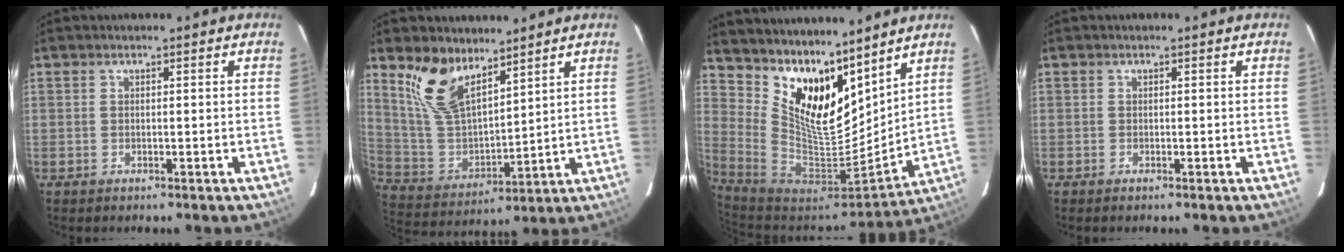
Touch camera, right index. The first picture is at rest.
{"total": 13.0, "force": [8.9, 5.9, 7.3], "torque": [-0.152, 0.004, 0.192]}
{"total": 15.0, "force": [11.5, 5.8, 7.7], "torque": [-0.152, -0.021, 0.220]}
{"total": 0.0}